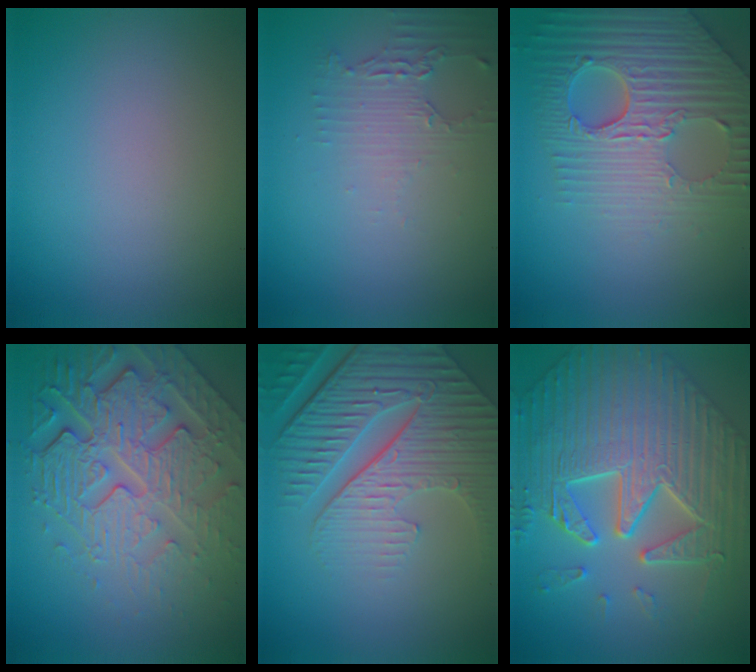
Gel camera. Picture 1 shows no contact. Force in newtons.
{"total": 2.1, "press": 1.6, "slide": 1.4}
{"total": 7.1, "press": 5.7, "slide": 4.2}
{"total": 8.4, "press": 5.8, "slide": 6.0}
{"total": 8.2, "press": 6.3, "slide": 5.2}
{"total": 8.9, "press": 7.2, "slide": 5.3}